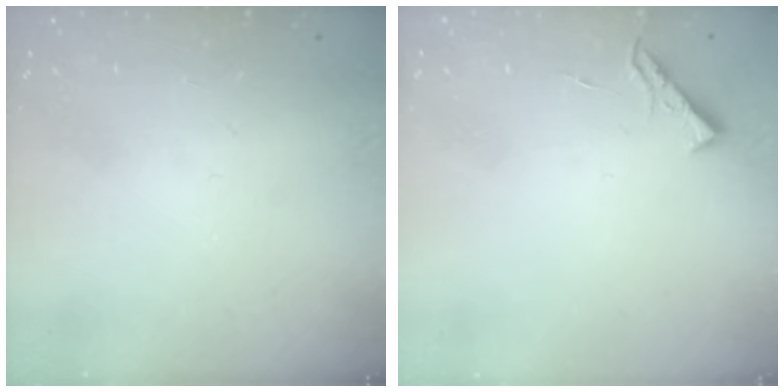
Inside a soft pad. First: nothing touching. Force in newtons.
{"total": 4.3, "press": 4.2, "slide": 0.7}